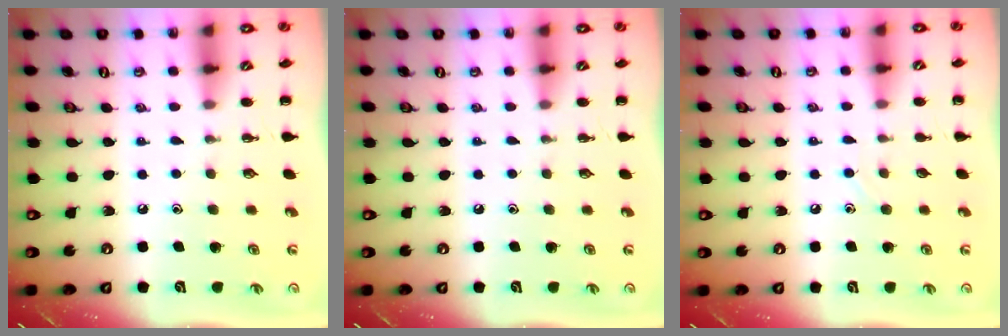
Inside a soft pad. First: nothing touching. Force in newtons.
{"total": 0.0}
{"total": 2.0, "press": 2.0, "slide": 0.6}